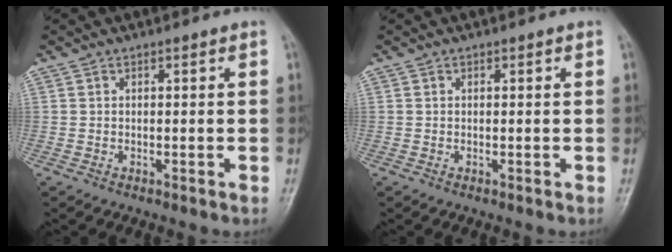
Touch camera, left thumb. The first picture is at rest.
{"total": 0.0}